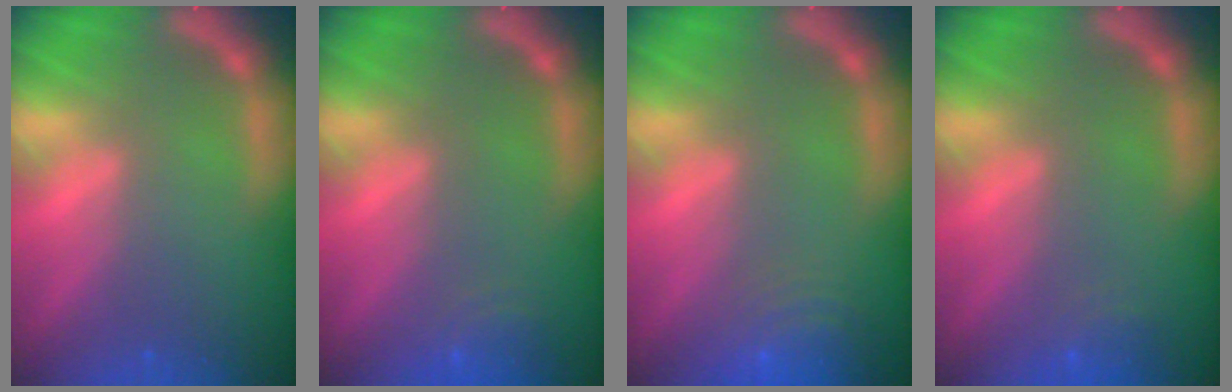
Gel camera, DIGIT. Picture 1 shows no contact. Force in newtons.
{"total": 2.5}
{"total": 7.0}
{"total": 1.9}